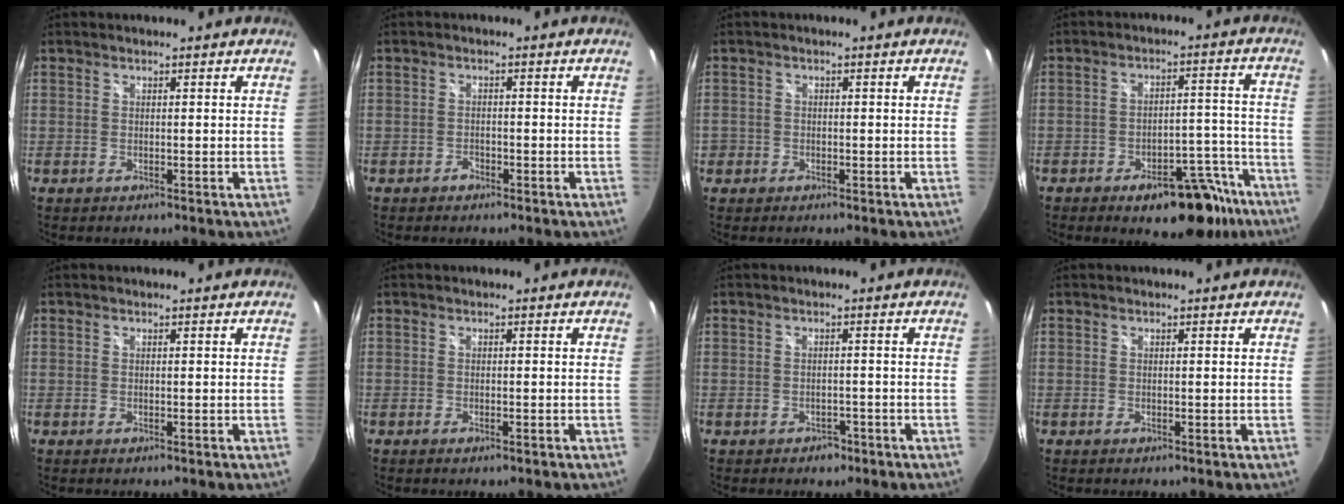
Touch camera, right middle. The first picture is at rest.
{"total": 1.5, "force": [-1.2, 0.9, 0.2], "torque": [-0.005, 0.001, -0.020]}
{"total": 2.1, "force": [-1.0, 1.9, 0.3], "torque": [-0.012, 0.001, -0.018]}
{"total": 14.2, "force": [-9.6, 6.6, 8.0], "torque": [-0.093, 0.021, -0.114]}
{"total": 0.0}
{"total": 0.9, "force": [-0.6, 0.3, 0.6], "torque": [-0.009, -0.001, -0.011]}
{"total": 2.5, "force": [-1.6, 1.8, 0.7], "torque": [-0.018, -0.002, -0.019]}
{"total": 0.0}